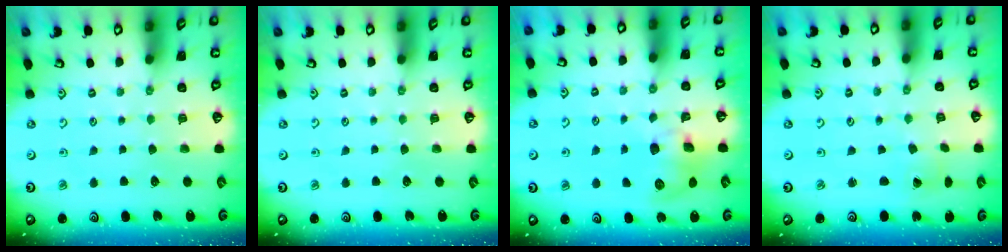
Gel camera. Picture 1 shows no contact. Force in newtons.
{"total": 0.0}
{"total": 9.5, "press": 9.4, "slide": 0.6}
{"total": 0.7, "press": 0.7, "slide": 0.1}